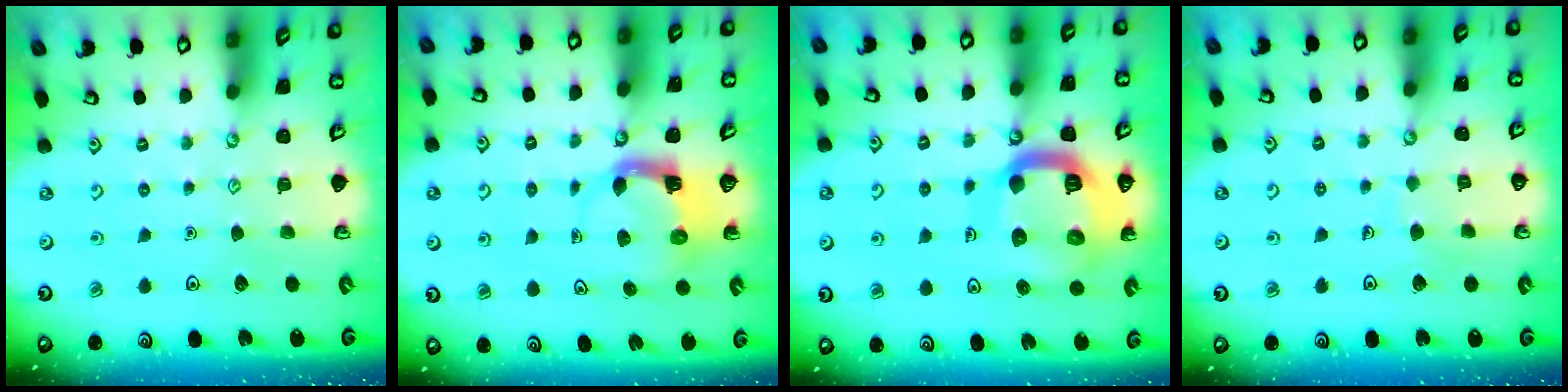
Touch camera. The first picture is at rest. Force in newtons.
{"total": 4.0, "press": 3.9, "slide": 0.6}
{"total": 19.8, "press": 19.7, "slide": 2.1}
{"total": 5.5, "press": 5.5, "slide": 0.3}